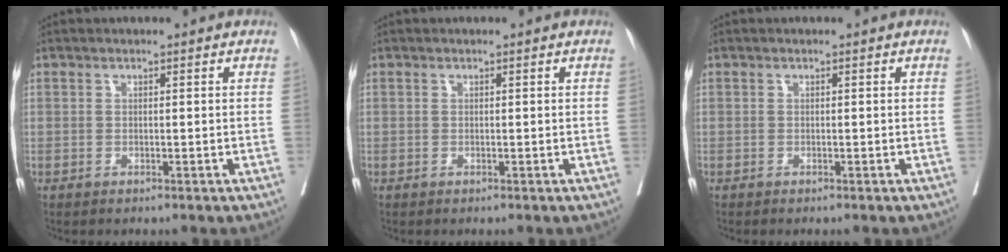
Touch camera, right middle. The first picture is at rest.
{"total": 0.0}
{"total": 0.0}